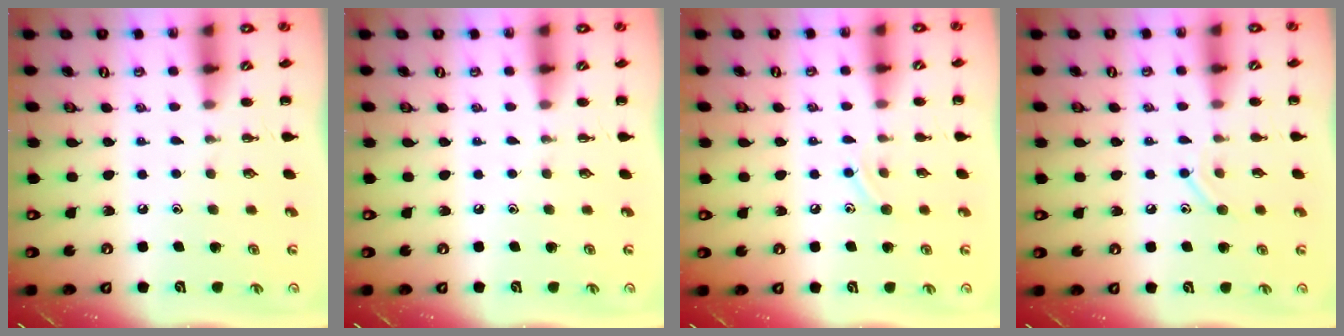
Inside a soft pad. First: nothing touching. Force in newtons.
{"total": 0.0}
{"total": 8.3, "press": 8.1, "slide": 1.8}
{"total": 7.5, "press": 7.4, "slide": 1.4}